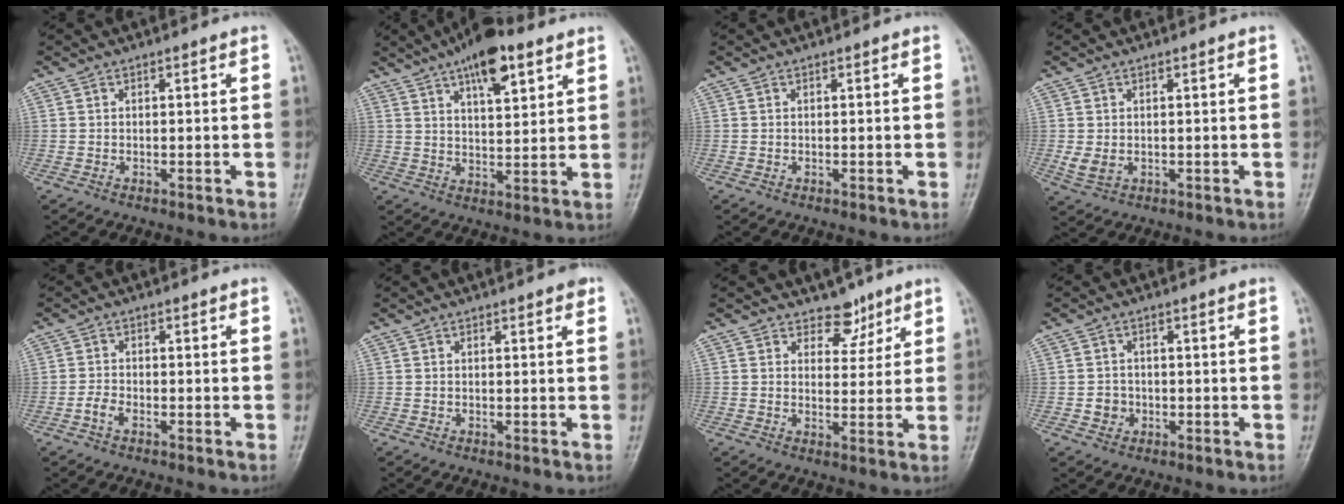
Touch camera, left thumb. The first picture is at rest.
{"total": 12.0, "force": [7.1, 4.4, 8.7], "torque": [-0.114, -0.024, 0.111]}
{"total": 0.0}
{"total": 2.8, "force": [0.1, 1.9, 2.1], "torque": [-0.034, -0.004, 0.011]}
{"total": 2.1, "force": [-1.1, 1.1, 1.4], "torque": [-0.030, 0.008, -0.025]}
{"total": 1.5, "force": [0.9, 0.4, 1.2], "torque": [-0.016, 0.000, 0.008]}
{"total": 4.7, "force": [3.5, 2.9, 1.1], "torque": [0.015, -0.023, 0.053]}
{"total": 2.5, "force": [-0.6, 2.3, 0.7], "torque": [0.002, 0.007, -0.010]}